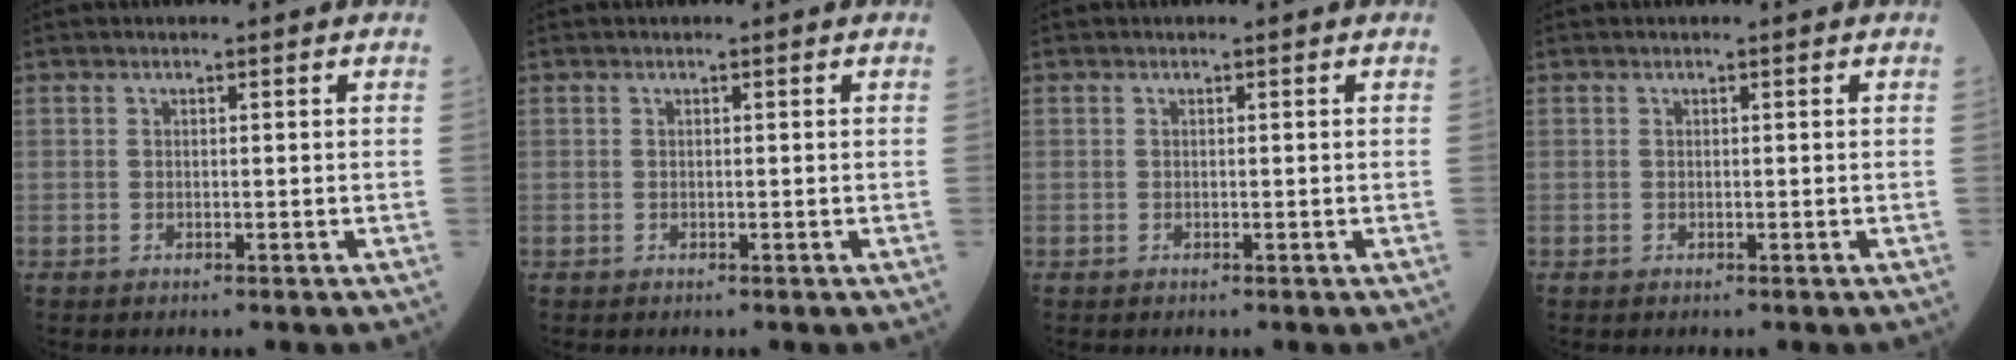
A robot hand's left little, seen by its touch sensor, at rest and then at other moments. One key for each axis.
{"total": 0.0}
{"total": 0.0}
{"total": 0.0}